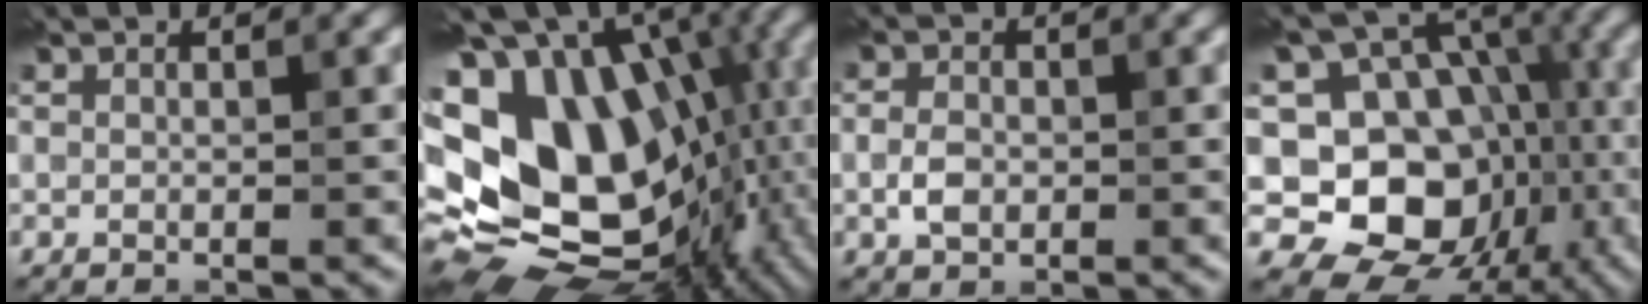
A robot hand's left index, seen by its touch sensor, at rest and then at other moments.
{"total": 19.8, "force": [1.3, 13.5, 14.4], "torque": [-0.268, 0.003, 0.048]}
{"total": 2.1, "force": [-0.6, 1.6, 1.3], "torque": [-0.028, -0.003, -0.015]}
{"total": 13.2, "force": [-2.7, 10.7, 7.1], "torque": [-0.108, -0.004, -0.062]}